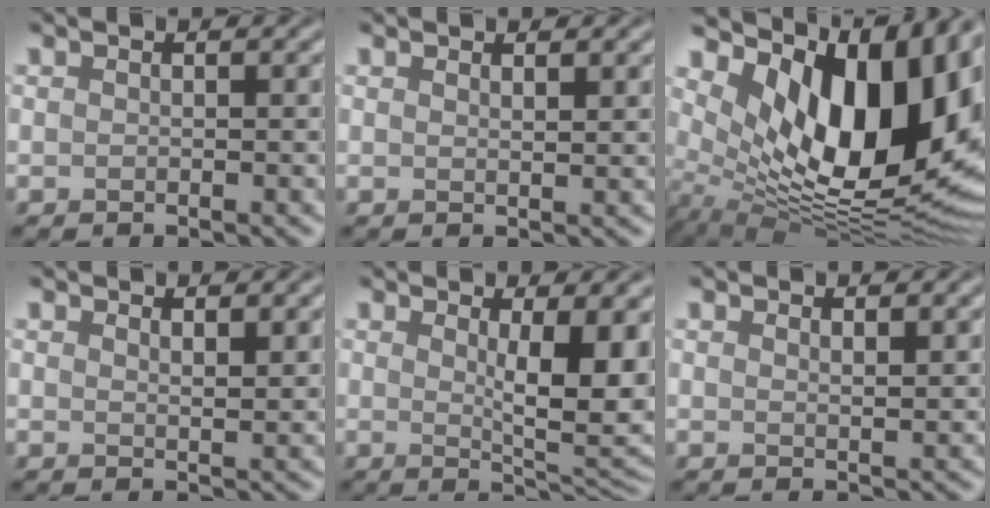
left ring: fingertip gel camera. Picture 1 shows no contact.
{"total": 0.9, "force": [0.8, 0.1, 0.4], "torque": [-0.003, -0.001, 0.014]}
{"total": 14.7, "force": [4.0, 7.2, 12.2], "torque": [-0.173, -0.016, 0.076]}
{"total": 1.6, "force": [1.4, 0.3, 0.8], "torque": [-0.009, -0.001, 0.023]}
{"total": 7.9, "force": [1.6, 2.3, 7.4], "torque": [-0.104, -0.013, 0.033]}
{"total": 1.2, "force": [1.1, 0.2, 0.6], "torque": [-0.005, 0.000, 0.017]}